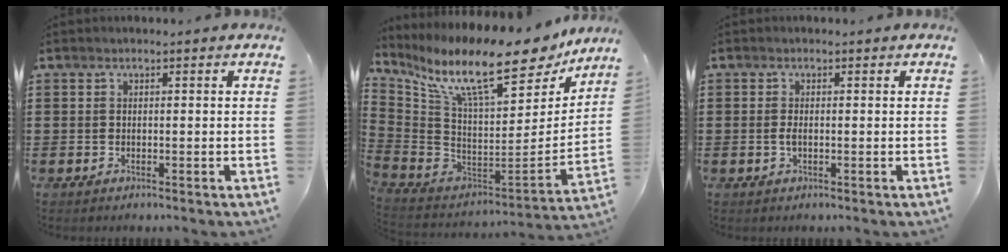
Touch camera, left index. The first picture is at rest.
{"total": 15.3, "force": [10.8, 3.4, 10.3], "torque": [-0.209, -0.076, 0.182]}
{"total": 1.2, "force": [-0.1, 0.4, 1.1], "torque": [-0.029, -0.005, -0.004]}